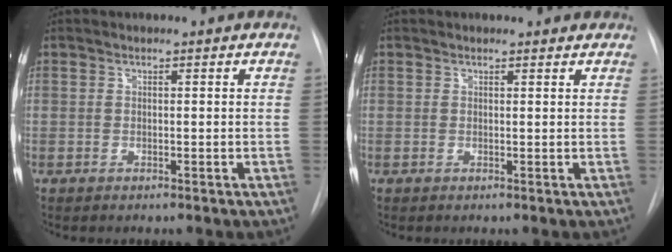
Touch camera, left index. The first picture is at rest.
{"total": 2.0, "force": [1.8, 0.8, 0.4], "torque": [-0.006, 0.005, 0.009]}